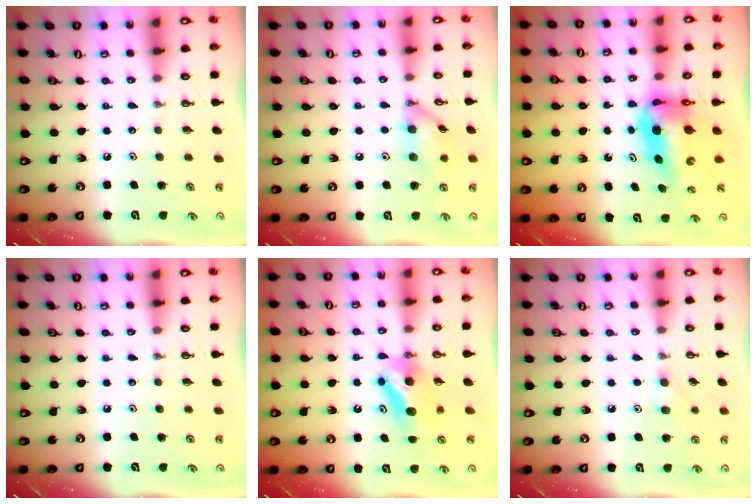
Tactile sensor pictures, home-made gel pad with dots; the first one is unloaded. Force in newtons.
{"total": 11.6, "press": 11.6, "slide": 0.4}
{"total": 8.4, "press": 8.3, "slide": 1.5}
{"total": 0.0}
{"total": 8.0, "press": 5.9, "slide": 5.4}
{"total": 4.9, "press": 4.8, "slide": 1.2}